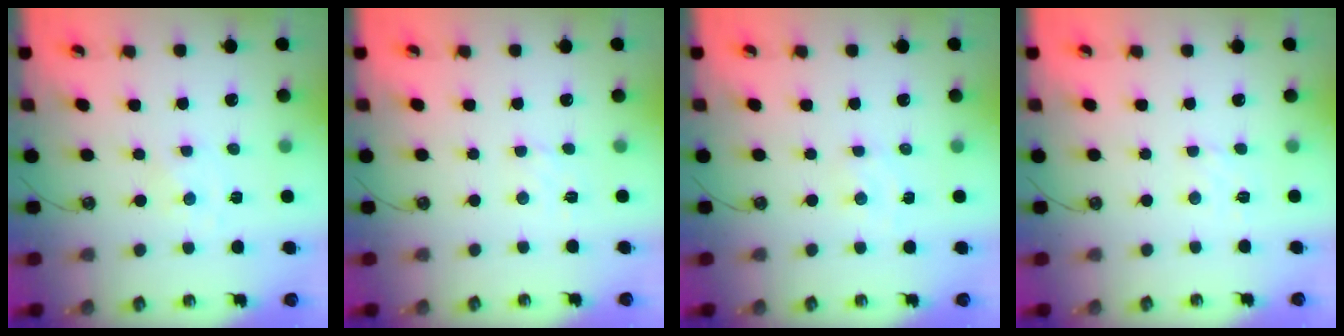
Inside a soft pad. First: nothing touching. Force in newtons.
{"total": 2.9, "press": 2.8, "slide": 0.6}
{"total": 1.9, "press": 1.9, "slide": 0.3}
{"total": 2.8, "press": 2.7, "slide": 0.5}